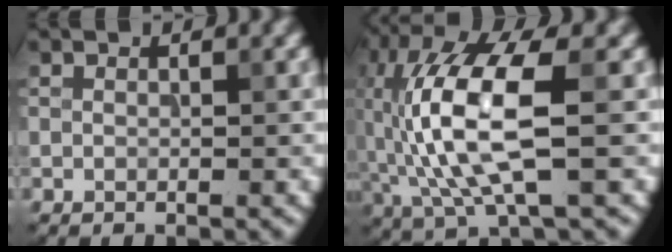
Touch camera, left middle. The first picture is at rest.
{"total": 10.1, "force": [-0.6, 3.2, 9.6], "torque": [-0.210, 0.010, -0.012]}